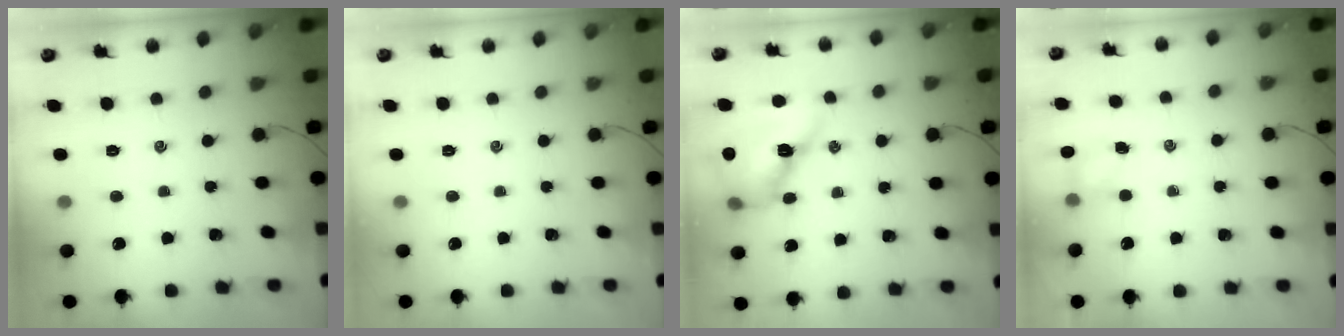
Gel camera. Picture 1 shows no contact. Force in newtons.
{"total": 0.0}
{"total": 12.5, "press": 11.9, "slide": 3.7}
{"total": 3.6, "press": 3.5, "slide": 1.1}